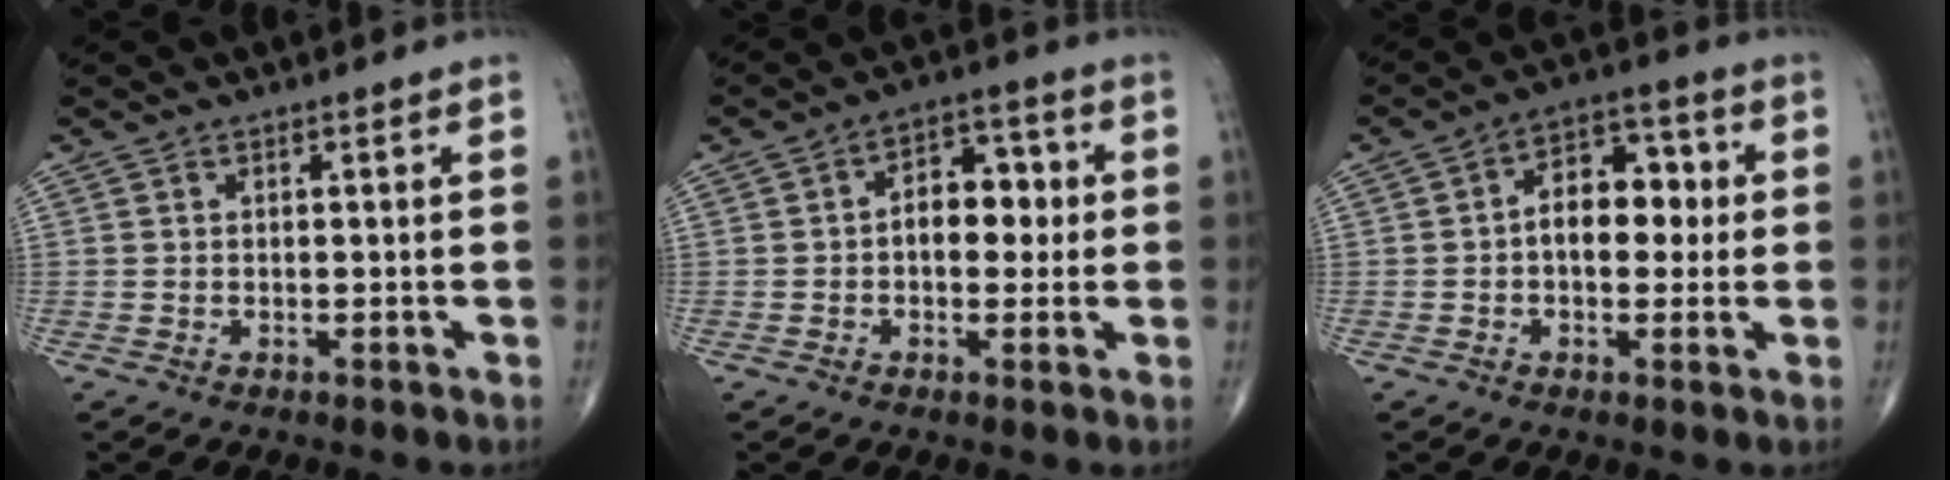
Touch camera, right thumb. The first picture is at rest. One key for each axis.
{"total": 8.2, "fx": 0.2, "fy": 5.3, "fz": 6.3, "tx": -0.057, "ty": 0.022, "tz": -0.005}
{"total": 9.8, "fx": 0.3, "fy": 6.3, "fz": 7.6, "tx": -0.079, "ty": 0.026, "tz": -0.004}